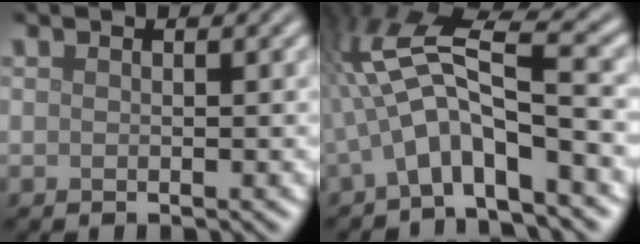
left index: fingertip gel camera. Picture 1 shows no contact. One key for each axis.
{"total": 7.8, "fx": -1.2, "fy": 2.3, "fz": 7.4, "tx": -0.140, "ty": 0.022, "tz": -0.036}